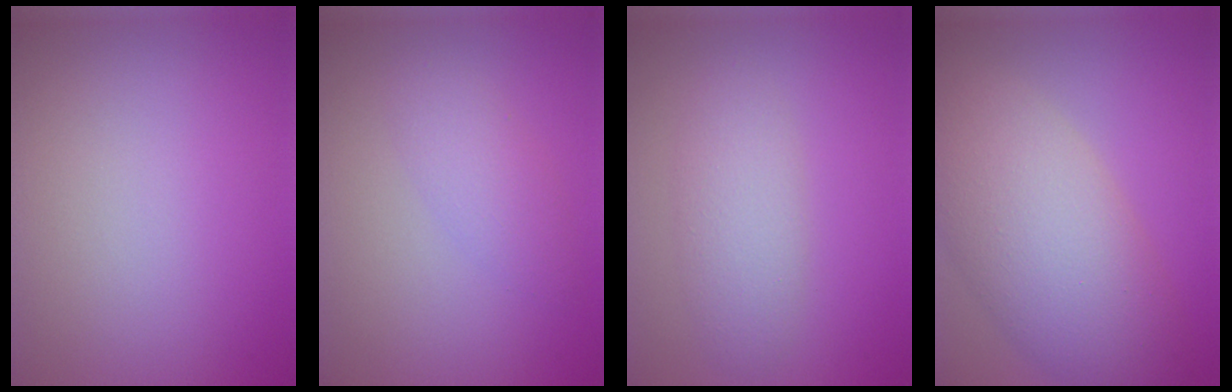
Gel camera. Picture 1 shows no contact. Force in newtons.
{"total": 2.2, "press": 2.2, "slide": 0.1}
{"total": 3.1, "press": 3.1, "slide": 0.1}
{"total": 9.1, "press": 9.1, "slide": 0.3}